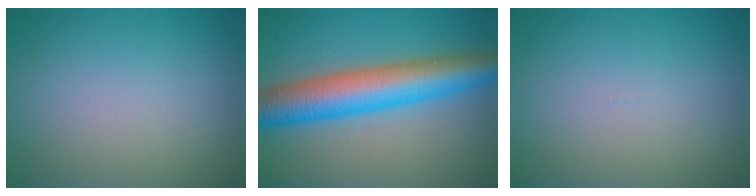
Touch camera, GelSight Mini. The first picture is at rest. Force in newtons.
{"total": 9.2, "press": 9.2, "slide": 0.0}
{"total": 0.0}